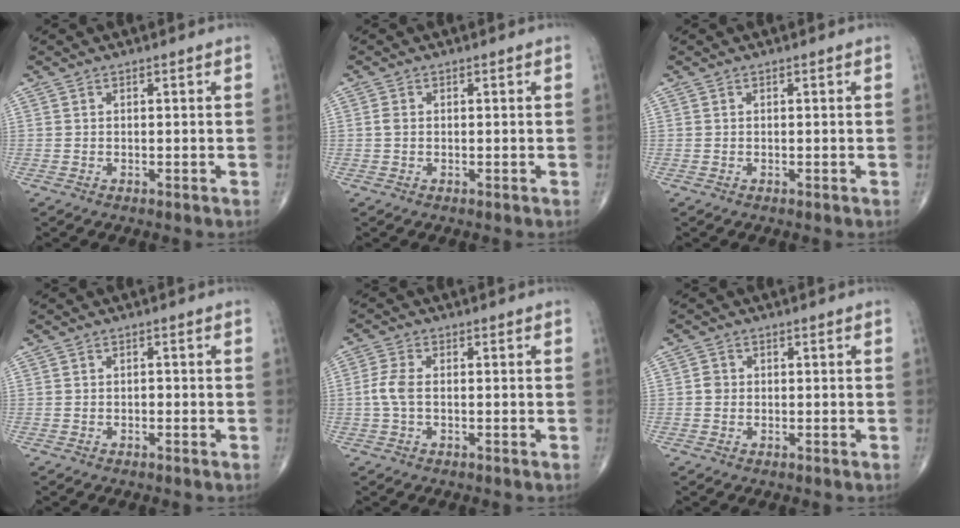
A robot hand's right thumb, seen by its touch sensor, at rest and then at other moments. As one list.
[{"total": 1.1, "force": [0.0, 0.8, 0.7], "torque": [-0.014, 0.000, -0.002]}, {"total": 0.0}, {"total": 0.6, "force": [-0.3, 0.4, 0.4], "torque": [-0.003, 0.002, -0.009]}, {"total": 3.7, "force": [-0.3, 1.8, 3.2], "torque": [-0.086, 0.006, -0.010]}, {"total": 1.5, "force": [-0.1, 1.4, 0.6], "torque": [-0.004, 0.004, -0.003]}]